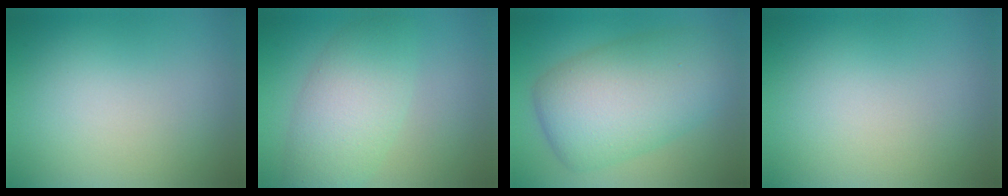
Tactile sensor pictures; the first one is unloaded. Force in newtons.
{"total": 6.1, "press": 6.1, "slide": 0.1}
{"total": 9.9, "press": 9.9, "slide": 0.1}
{"total": 0.0}